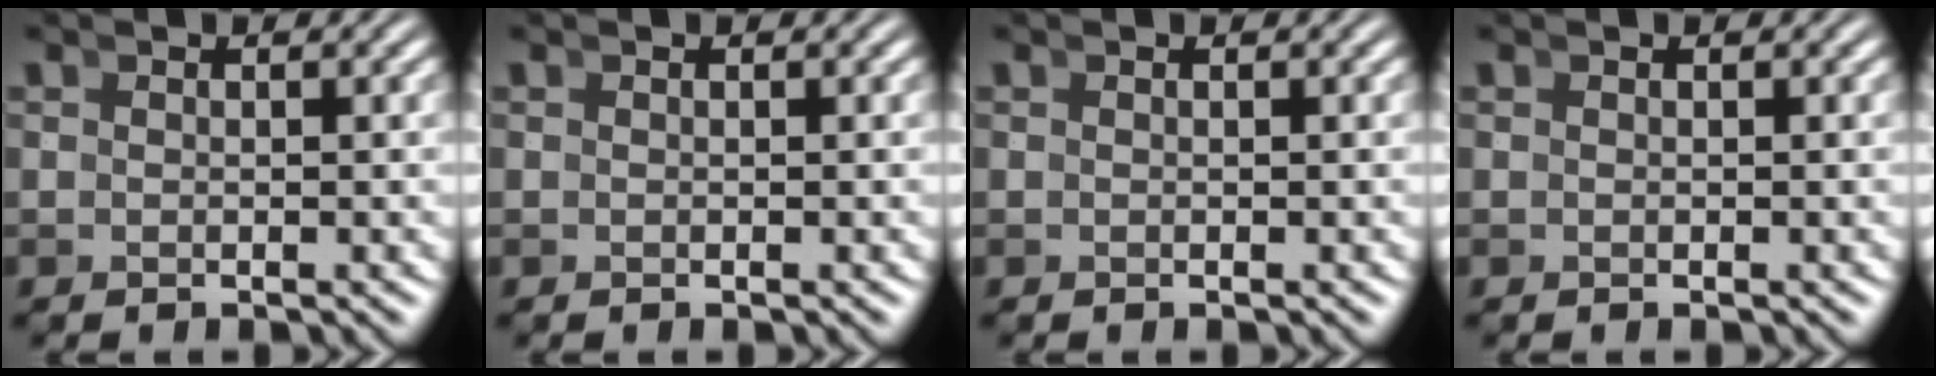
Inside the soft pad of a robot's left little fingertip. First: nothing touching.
{"total": 0.0}
{"total": 0.0}
{"total": 0.0}